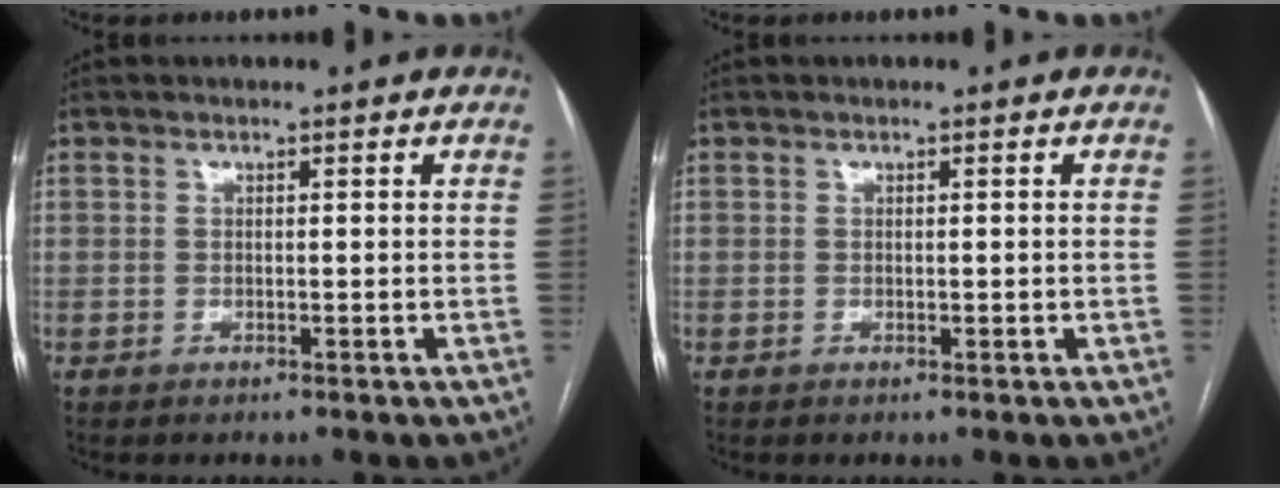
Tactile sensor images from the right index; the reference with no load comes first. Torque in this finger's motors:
{"motor_torque": [-0.27, 0.30, 0.02, 0.03]}